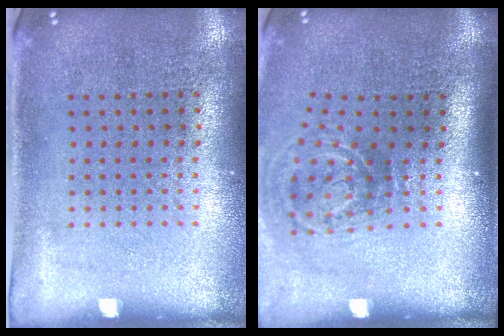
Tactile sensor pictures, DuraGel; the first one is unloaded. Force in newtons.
{"total": 2.0, "press": 1.2, "slide": 1.6}